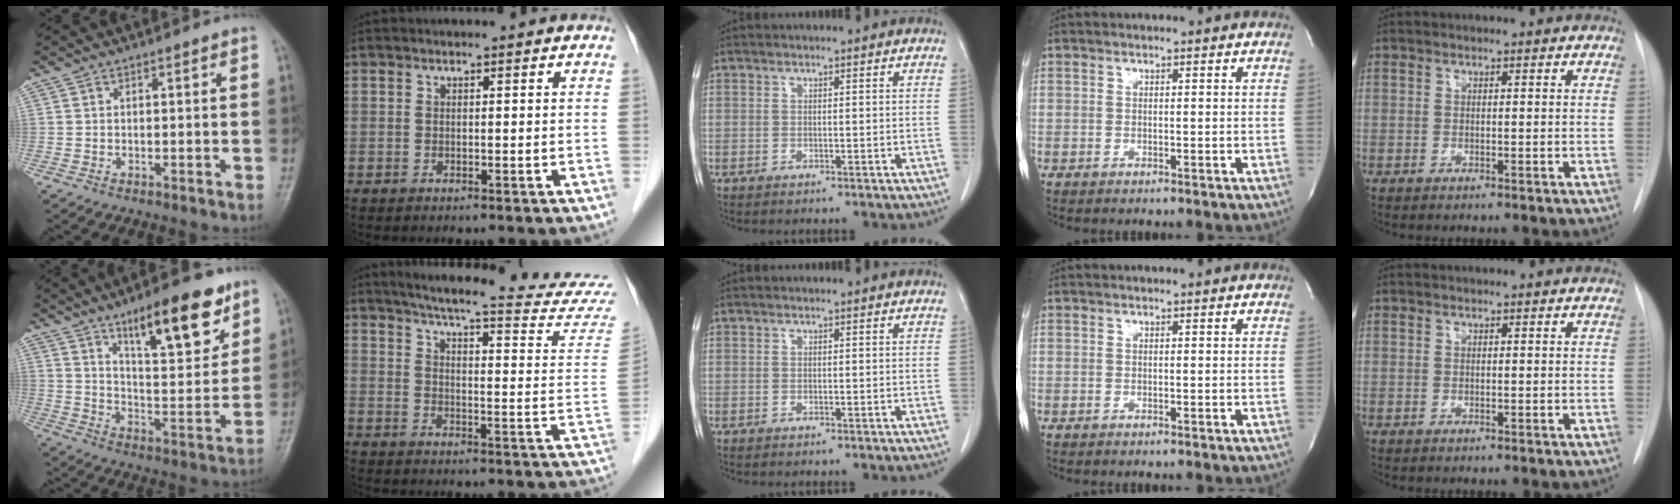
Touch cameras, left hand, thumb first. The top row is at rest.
{"thumb": {"total": 17.0, "force": [10.5, 5.3, 12.3], "torque": [-0.151, -0.059, 0.171]}, "index": {"total": 25.1, "force": [23.5, 0.1, 8.8], "torque": [-0.124, -0.100, 0.280]}}